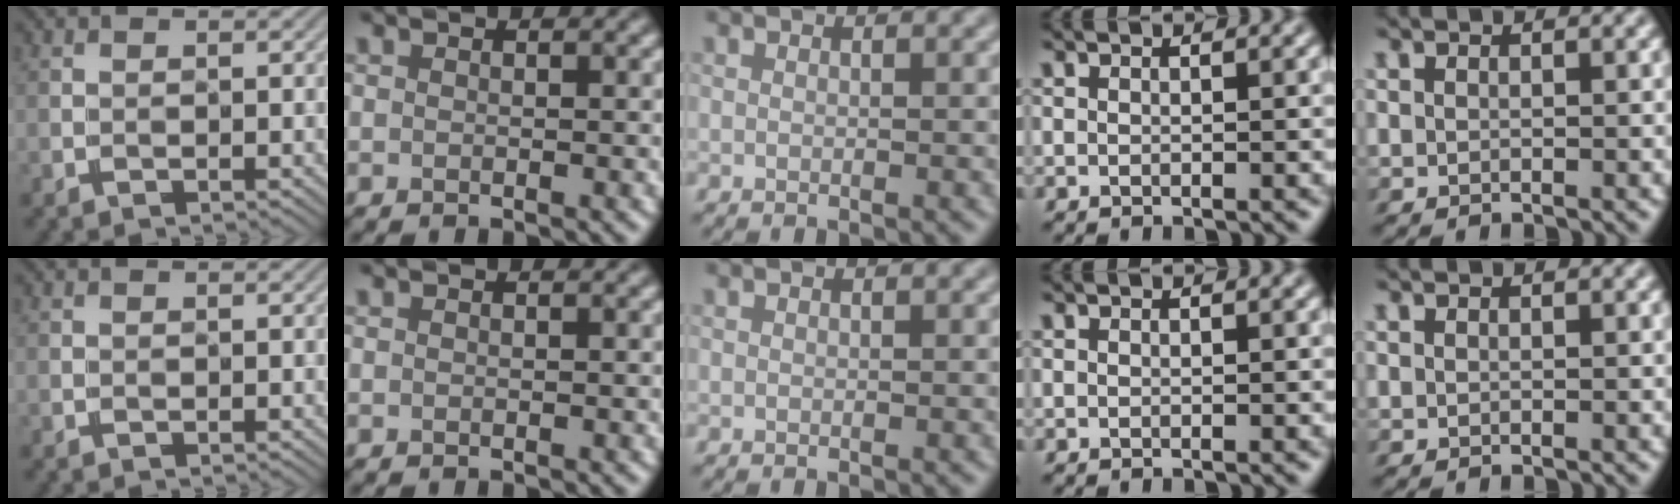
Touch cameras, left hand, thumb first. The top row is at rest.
{}